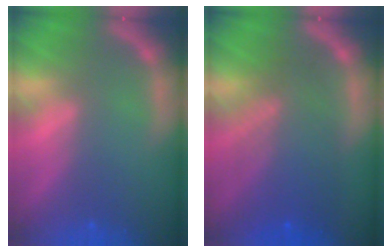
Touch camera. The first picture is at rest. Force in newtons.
{"total": 8.0}